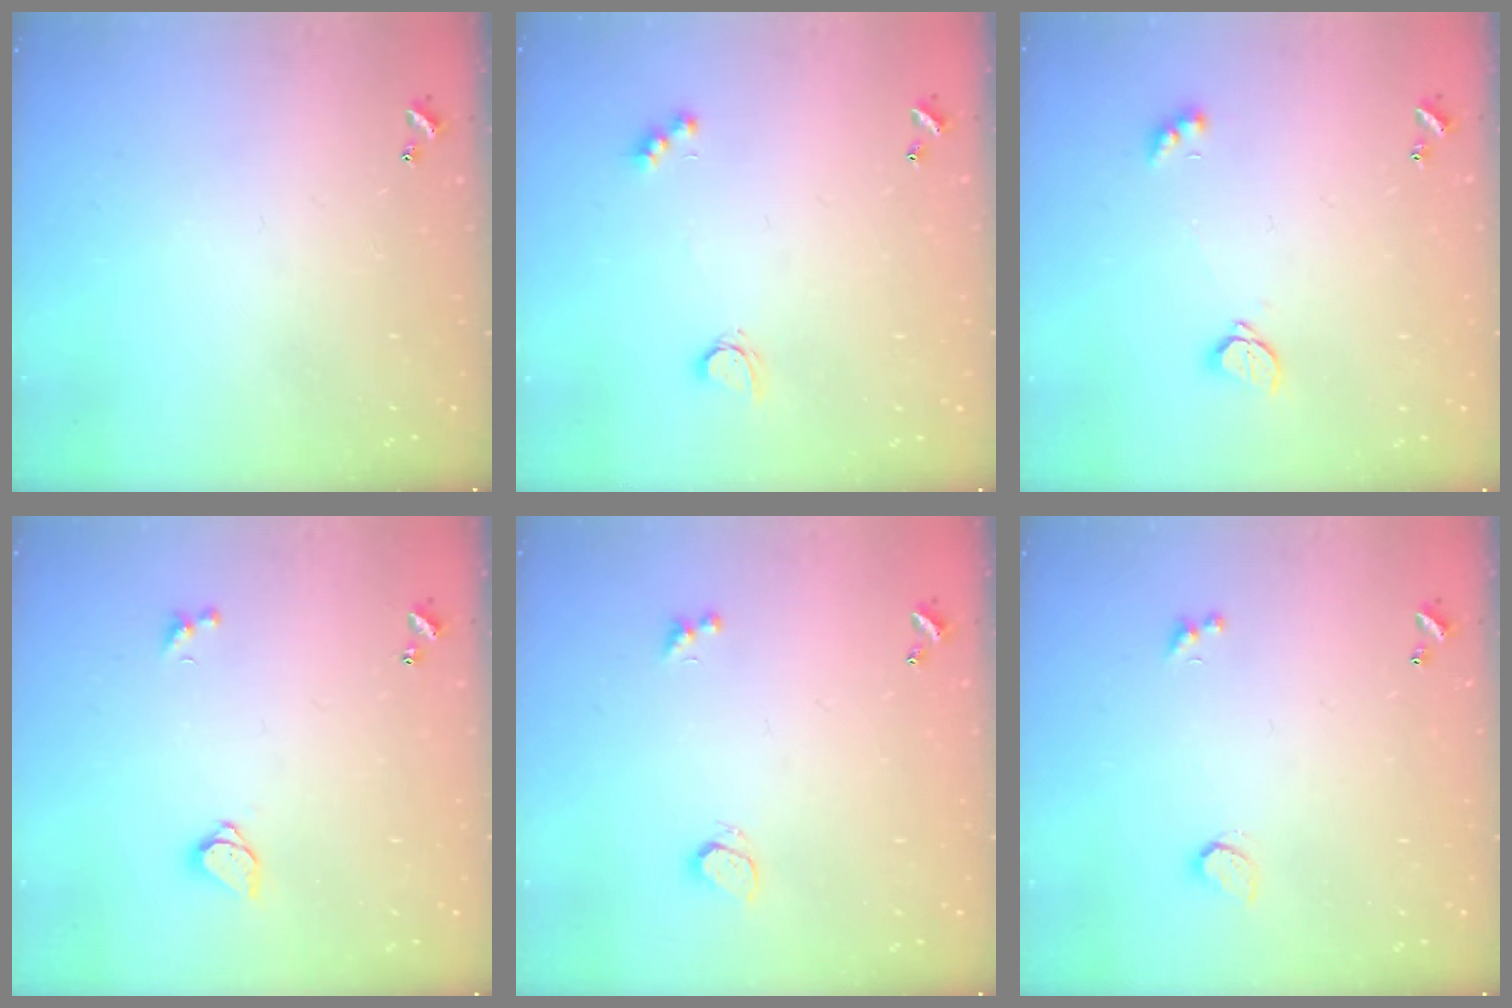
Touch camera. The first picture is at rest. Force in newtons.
{"total": 2.7, "press": 2.7, "slide": 0.5}
{"total": 2.1, "press": 2.0, "slide": 0.5}
{"total": 1.6, "press": 1.5, "slide": 0.4}
{"total": 2.6, "press": 2.3, "slide": 1.3}
{"total": 1.0, "press": 0.8, "slide": 0.5}